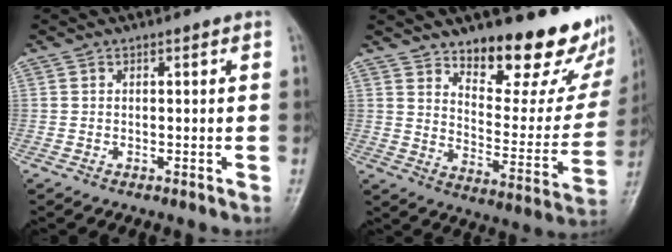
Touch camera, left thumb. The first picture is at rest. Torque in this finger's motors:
{"motor_torque": [0.63, 0.35, 1.01, -1.72, 0.07]}